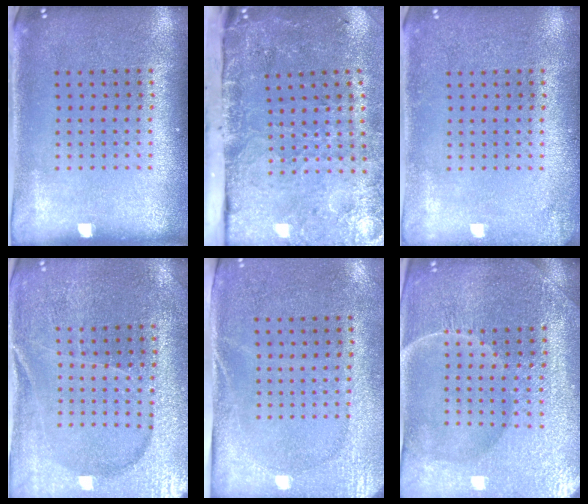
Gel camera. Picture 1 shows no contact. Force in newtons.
{"total": 4.9, "press": 3.6, "slide": 3.3}
{"total": 1.3, "press": 1.3, "slide": 0.1}
{"total": 3.1, "press": 3.1, "slide": 0.3}
{"total": 2.7, "press": 2.2, "slide": 1.5}
{"total": 5.0, "press": 4.8, "slide": 1.5}